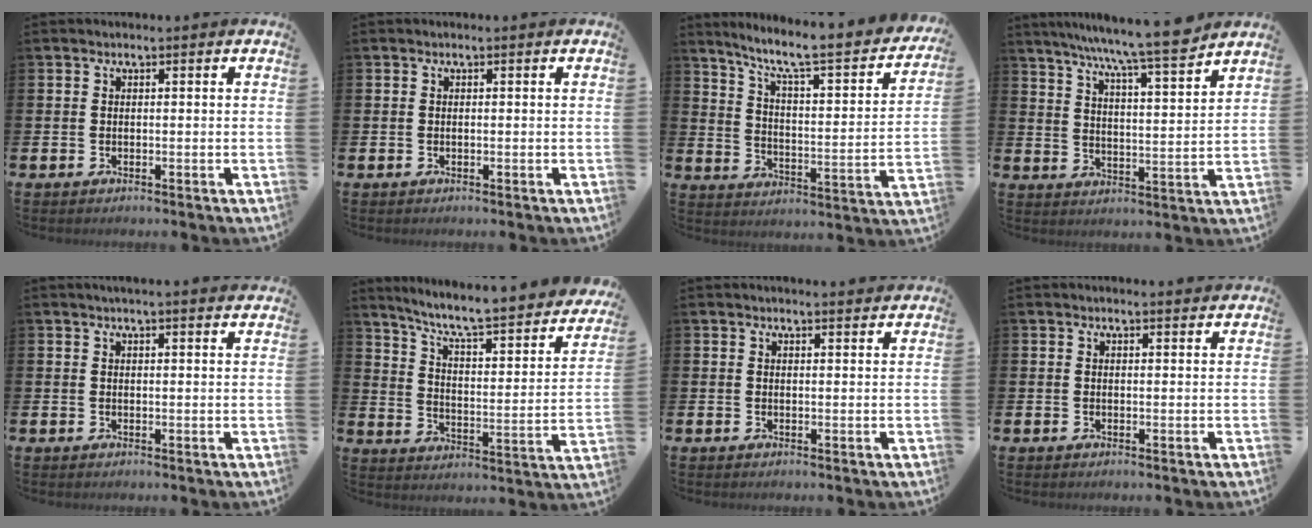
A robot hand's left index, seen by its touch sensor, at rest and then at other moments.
{"total": 0.0}
{"total": 7.3, "force": [5.9, 1.2, 4.0], "torque": [-0.096, -0.048, 0.087]}
{"total": 8.8, "force": [8.0, 0.0, 3.7], "torque": [-0.083, -0.055, 0.137]}
{"total": 1.8, "force": [1.8, -0.2, 0.4], "torque": [-0.010, -0.005, 0.033]}
{"total": 7.2, "force": [6.2, 1.2, 3.5], "torque": [-0.086, -0.053, 0.095]}
{"total": 1.5, "force": [1.5, 0.0, 0.1], "torque": [0.007, -0.009, 0.025]}
{"total": 1.0, "force": [1.0, 0.0, 0.2], "torque": [0.006, -0.005, 0.016]}